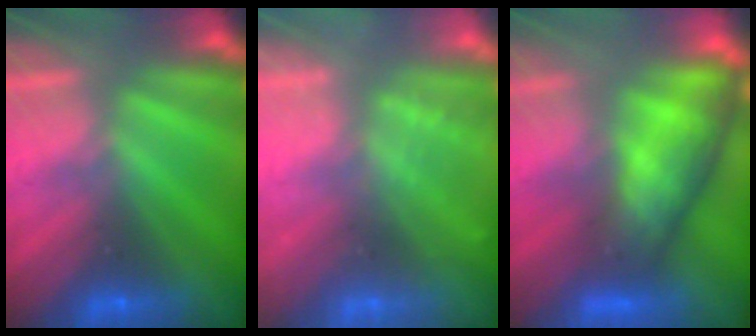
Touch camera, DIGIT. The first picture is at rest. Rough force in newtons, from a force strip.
{"total": 2.4}
{"total": 8.0}